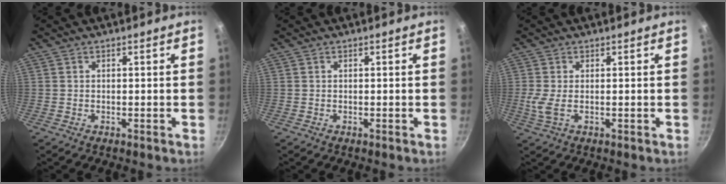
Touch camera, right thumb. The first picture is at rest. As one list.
[{"total": 0.0}, {"total": 3.3, "force": [0.0, 1.2, 3.0], "torque": [-0.073, -0.003, 0.002]}]